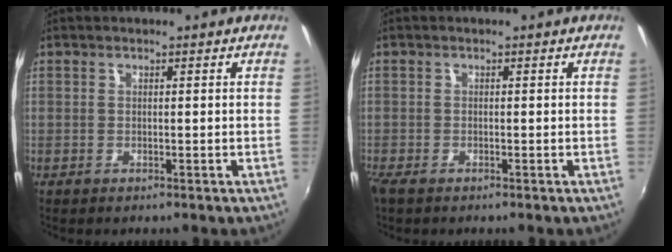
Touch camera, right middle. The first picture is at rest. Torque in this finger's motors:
{"motor_torque": [0.50, -0.52, 0.11, 0.04]}